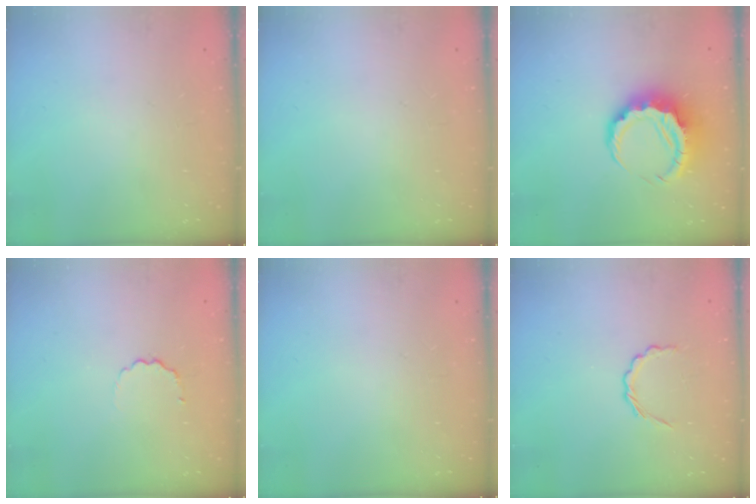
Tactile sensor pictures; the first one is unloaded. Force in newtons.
{"total": 0.0}
{"total": 9.7, "press": 9.5, "slide": 1.8}
{"total": 2.7, "press": 2.5, "slide": 0.9}
{"total": 0.0}
{"total": 3.5, "press": 3.3, "slide": 1.2}